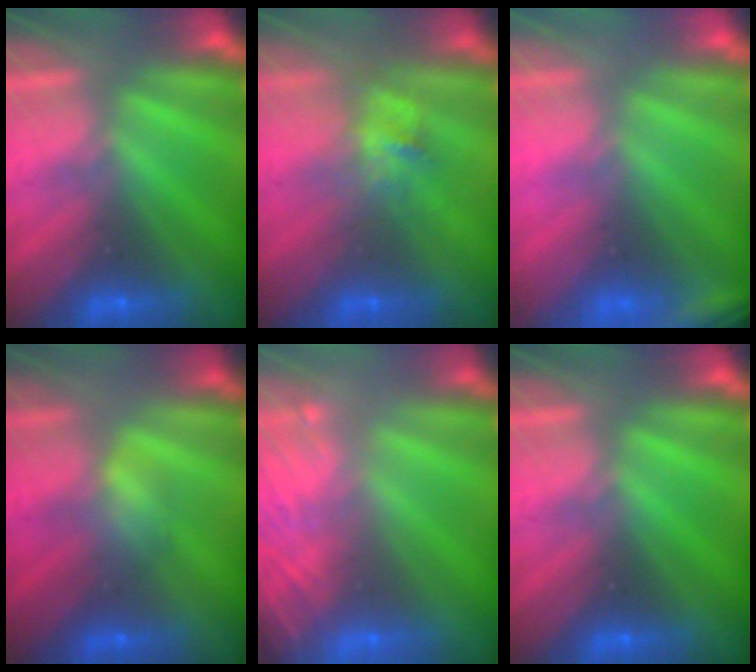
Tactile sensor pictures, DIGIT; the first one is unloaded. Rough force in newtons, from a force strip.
{"total": 2.9}
{"total": 2.4}
{"total": 3.0}
{"total": 8.4}
{"total": 0.0}